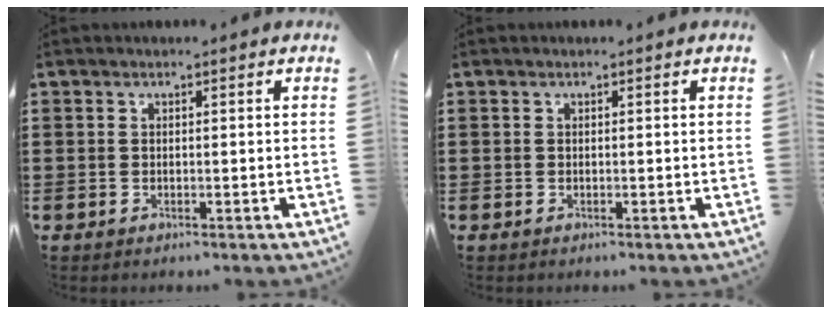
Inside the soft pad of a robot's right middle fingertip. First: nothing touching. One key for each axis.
{"total": 0.0}